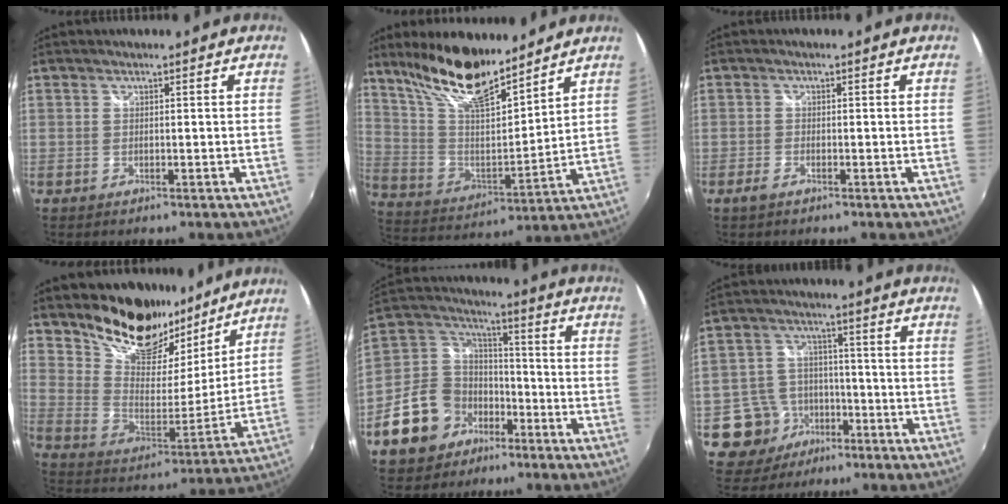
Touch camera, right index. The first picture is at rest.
{"total": 17.7, "force": [13.6, 4.6, 10.3], "torque": [-0.199, -0.003, 0.262]}
{"total": 1.7, "force": [-1.2, 0.7, 1.0], "torque": [-0.025, -0.003, -0.026]}
{"total": 20.2, "force": [15.0, 10.0, 9.0], "torque": [-0.181, 0.011, 0.267]}
{"total": 14.2, "force": [-7.5, 11.0, 4.8], "torque": [-0.132, 0.037, -0.116]}
{"total": 10.8, "force": [-4.9, 9.3, 2.3], "torque": [-0.078, 0.026, -0.066]}